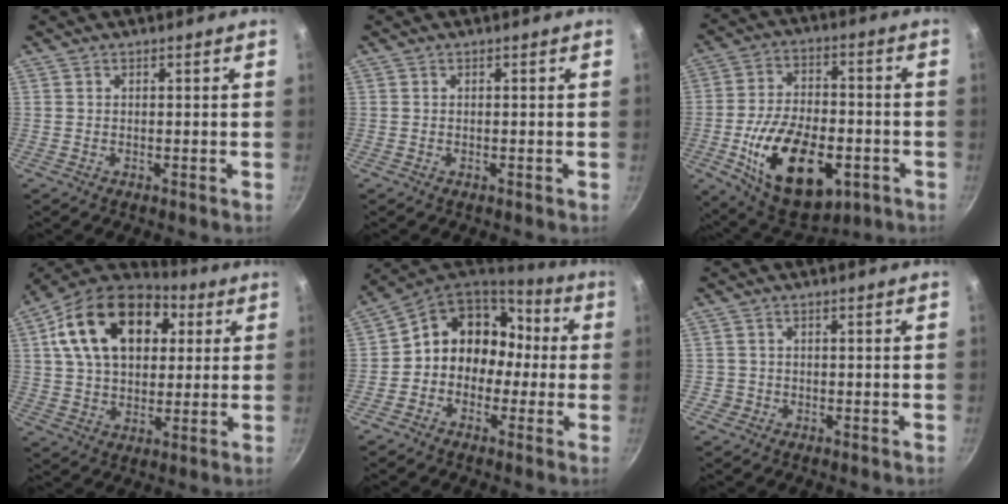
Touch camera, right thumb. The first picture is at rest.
{"total": 0.0}
{"total": 21.4, "force": [-6.7, 11.9, 16.5], "torque": [-0.262, 0.020, -0.100]}
{"total": 22.1, "force": [6.9, 14.6, 15.1], "torque": [-0.238, 0.009, 0.104]}
{"total": 13.2, "force": [-0.5, 11.4, 6.6], "torque": [-0.047, 0.050, -0.026]}
{"total": 1.4, "force": [-0.5, 1.3, 0.2], "torque": [0.002, 0.007, -0.004]}